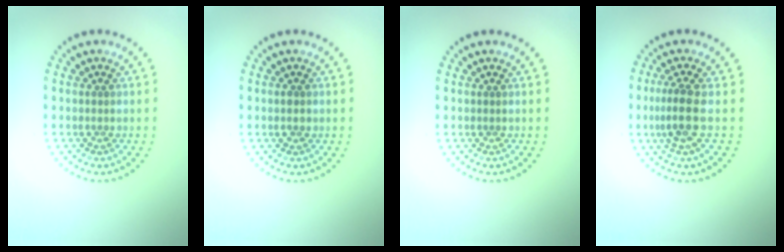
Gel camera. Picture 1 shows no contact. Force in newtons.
{"total": 1.1, "press": 1.1, "slide": 0.1}
{"total": 0.0}
{"total": 2.9, "press": 2.4, "slide": 1.6}